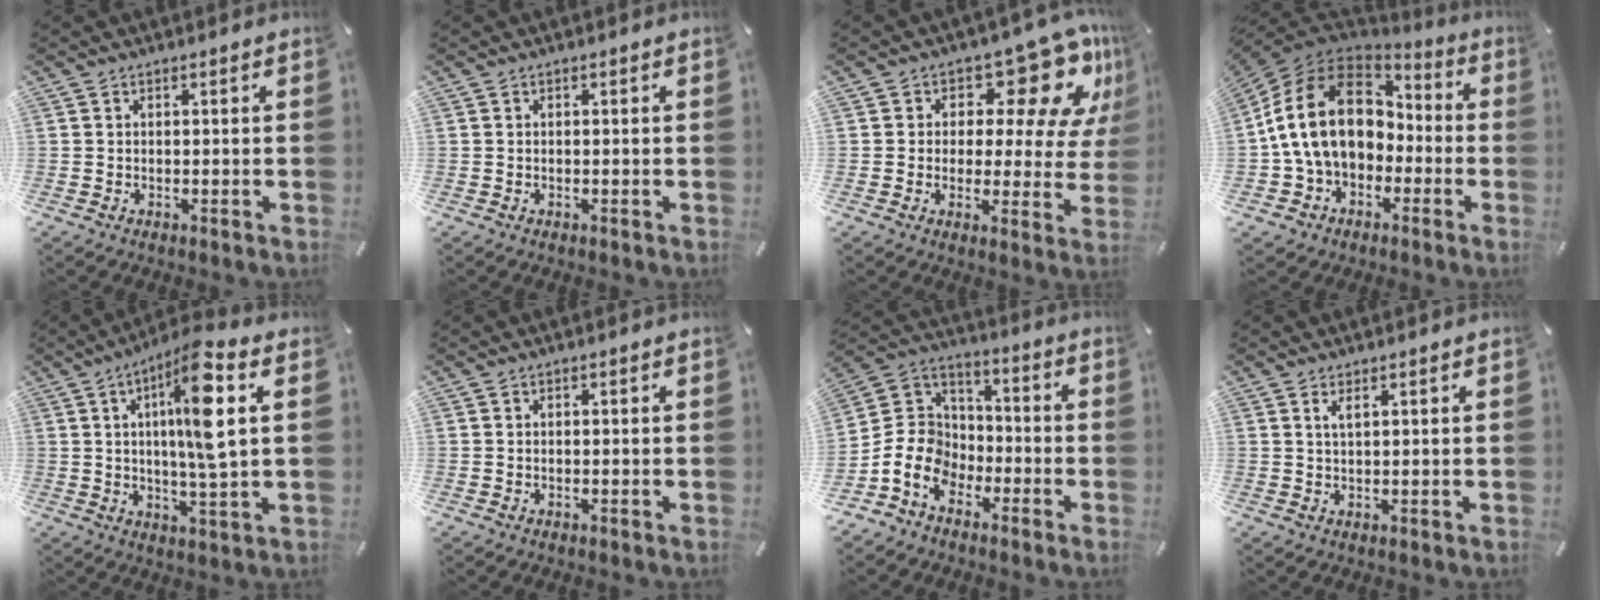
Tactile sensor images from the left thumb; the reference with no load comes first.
{"total": 0.0}
{"total": 15.5, "force": [9.2, 8.0, 9.6], "torque": [-0.122, -0.069, 0.154]}
{"total": 19.5, "force": [1.8, 14.8, 12.6], "torque": [-0.267, 0.013, 0.031]}
{"total": 13.9, "force": [3.4, 1.9, 13.3], "torque": [-0.238, -0.008, 0.046]}
{"total": 0.0}
{"total": 12.0, "force": [-5.9, 9.6, 4.0], "torque": [-0.092, 0.028, -0.109]}
{"total": 2.0, "force": [1.0, 0.4, 1.7], "torque": [-0.036, 0.001, 0.017]}